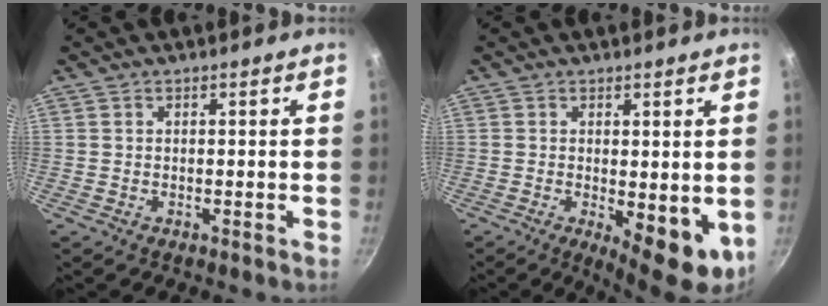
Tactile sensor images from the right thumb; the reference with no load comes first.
{"total": 8.7, "force": [-1.2, 3.5, 7.9], "torque": [-0.093, -0.008, -0.005]}